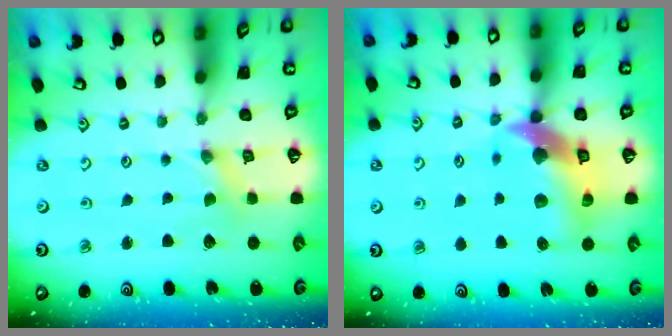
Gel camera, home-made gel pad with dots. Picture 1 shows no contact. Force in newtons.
{"total": 13.7, "press": 13.6, "slide": 2.1}